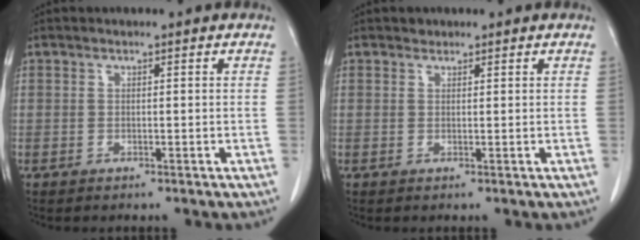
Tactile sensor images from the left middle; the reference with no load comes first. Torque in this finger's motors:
{"motor_torque": [-0.15, -0.03, -0.07, 0.00]}